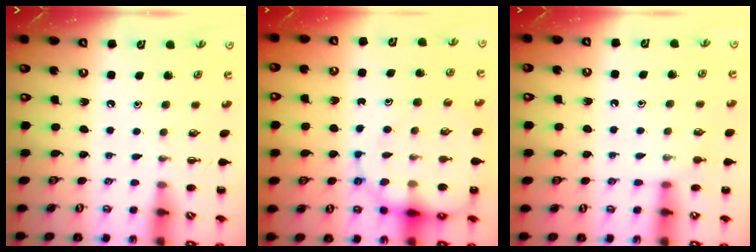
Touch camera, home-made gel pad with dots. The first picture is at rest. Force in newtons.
{"total": 14.7, "press": 14.4, "slide": 2.9}
{"total": 4.9, "press": 4.8, "slide": 1.2}